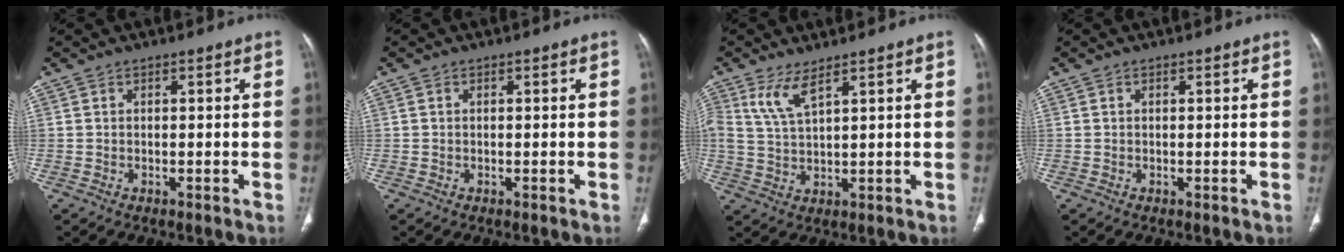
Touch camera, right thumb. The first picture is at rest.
{"total": 0.0}
{"total": 4.1, "force": [2.7, 1.0, 3.0], "torque": [-0.070, -0.015, 0.064]}
{"total": 0.0}